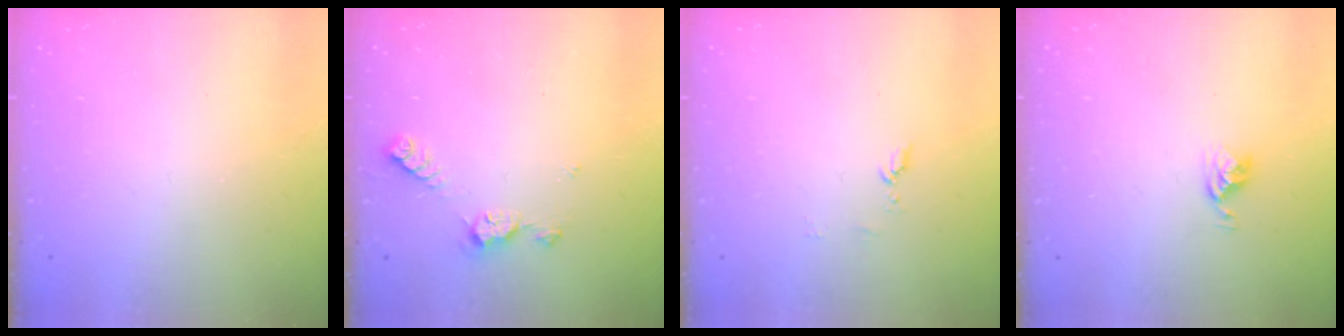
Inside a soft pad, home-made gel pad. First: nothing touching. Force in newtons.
{"total": 5.5, "press": 5.4, "slide": 0.6}
{"total": 5.1, "press": 5.0, "slide": 0.6}
{"total": 5.2, "press": 5.2, "slide": 0.6}